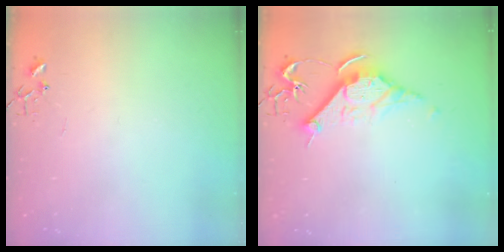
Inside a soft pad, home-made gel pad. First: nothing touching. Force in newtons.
{"total": 11.9, "press": 11.9, "slide": 1.0}